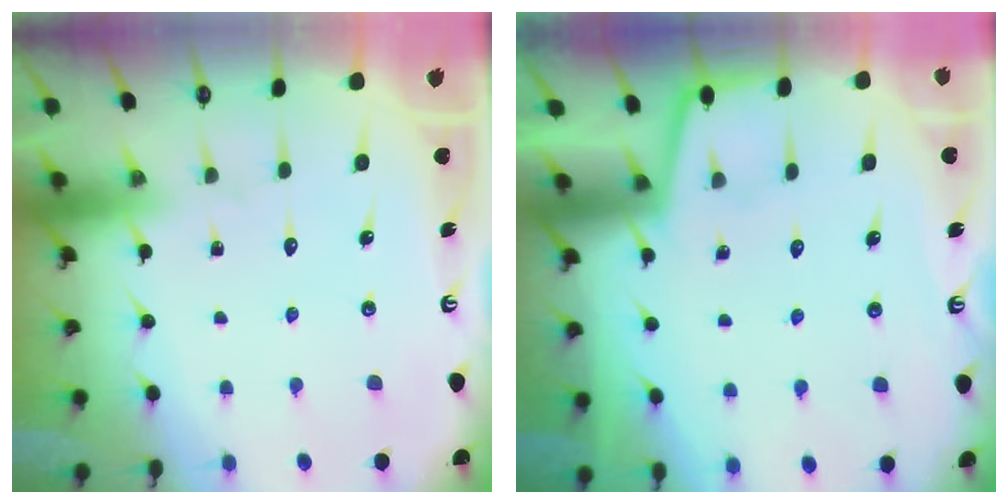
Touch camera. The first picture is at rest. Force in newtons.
{"total": 2.3, "press": 2.3, "slide": 0.3}